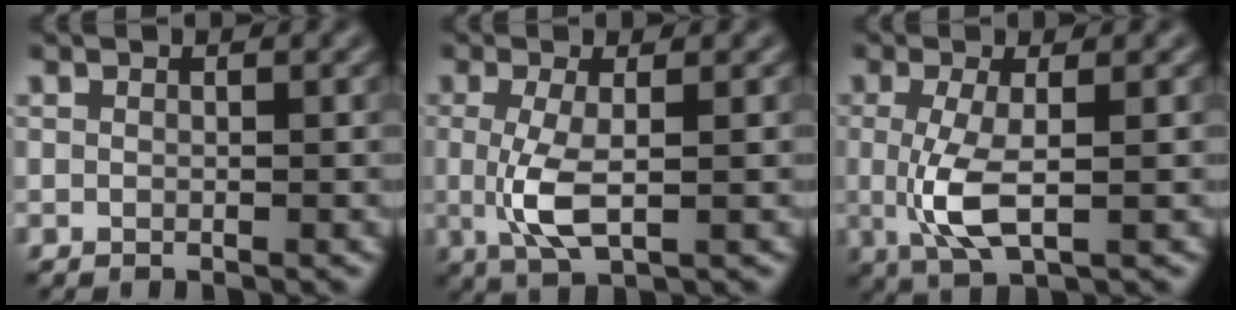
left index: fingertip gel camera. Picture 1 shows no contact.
{"total": 3.7, "force": [-0.2, 1.0, 3.5], "torque": [-0.081, -0.006, -0.003]}
{"total": 4.0, "force": [-0.2, 1.1, 3.9], "torque": [-0.090, -0.007, -0.004]}